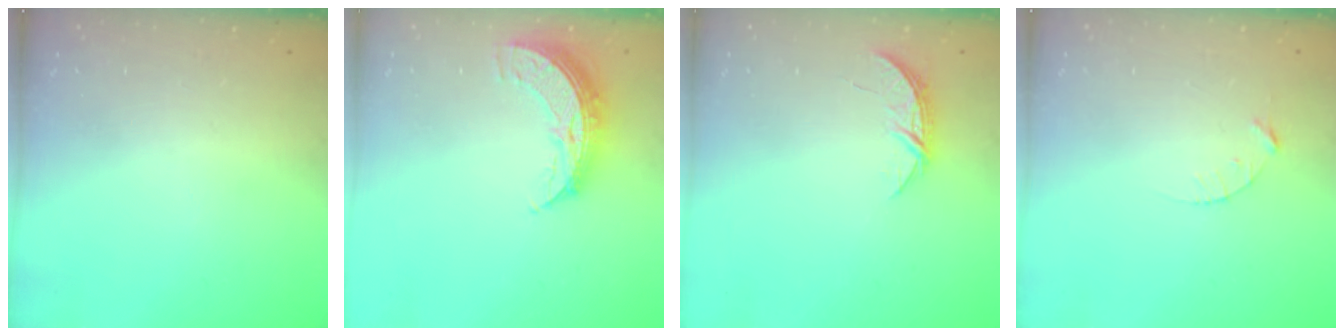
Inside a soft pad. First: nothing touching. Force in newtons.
{"total": 9.0, "press": 9.0, "slide": 0.9}
{"total": 5.1, "press": 5.1, "slide": 0.6}
{"total": 3.1, "press": 3.1, "slide": 0.4}